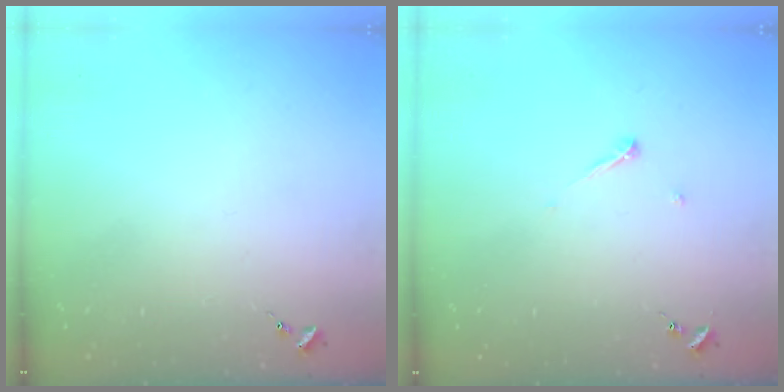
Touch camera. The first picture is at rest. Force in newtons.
{"total": 3.2, "press": 3.2, "slide": 0.3}